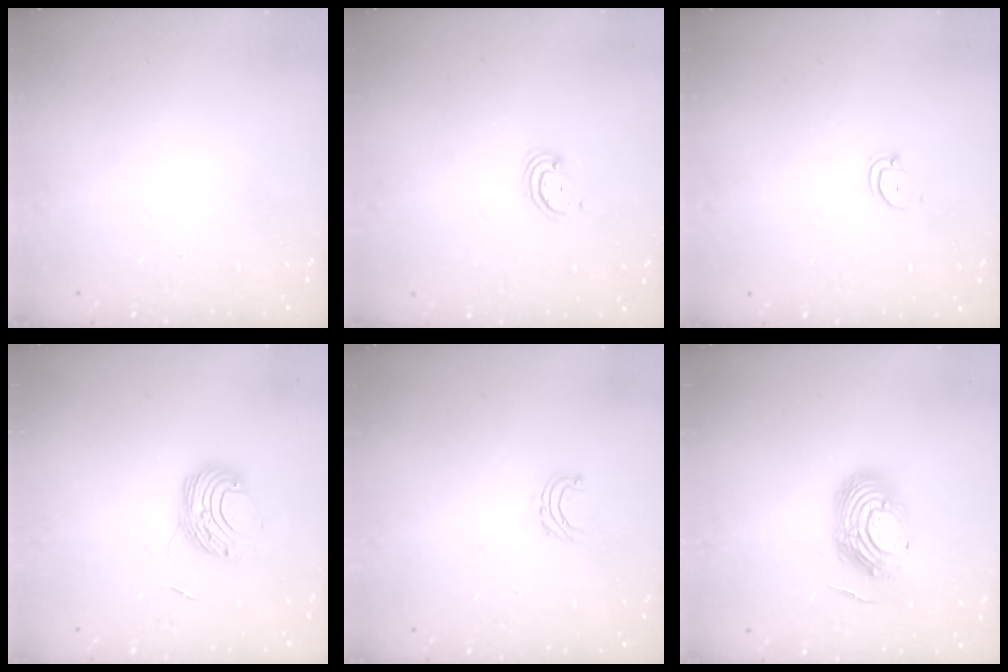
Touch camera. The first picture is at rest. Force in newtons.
{"total": 2.9, "press": 2.9, "slide": 0.2}
{"total": 2.3, "press": 2.3, "slide": 0.2}
{"total": 9.3, "press": 9.3, "slide": 0.5}
{"total": 4.7, "press": 4.7, "slide": 0.4}
{"total": 13.5, "press": 13.5, "slide": 1.3}